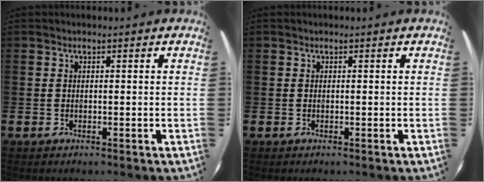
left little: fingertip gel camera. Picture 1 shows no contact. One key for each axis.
{"total": 0.0}